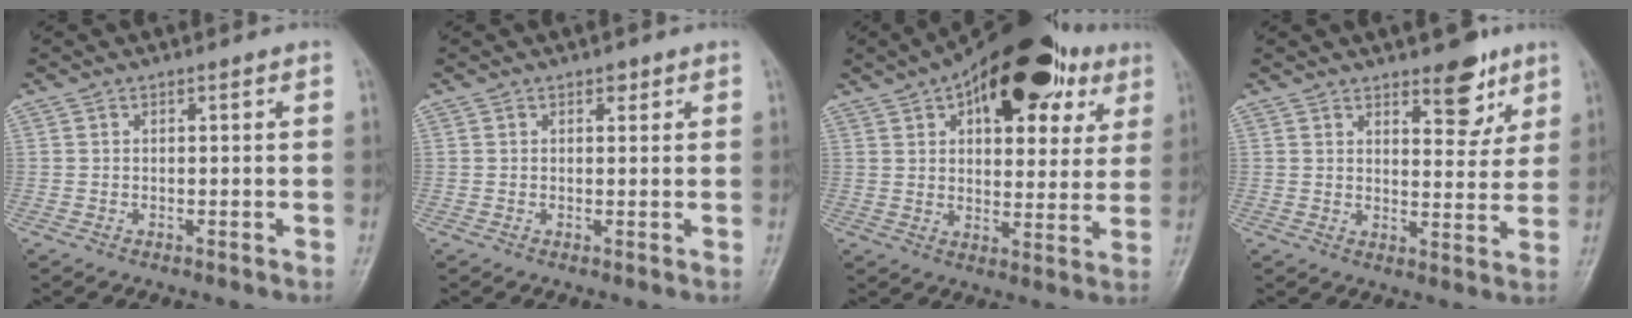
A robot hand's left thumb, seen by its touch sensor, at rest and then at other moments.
{"total": 1.2, "force": [0.7, 0.8, 0.6], "torque": [0.001, -0.002, 0.007]}
{"total": 23.3, "force": [11.0, 12.0, 16.6], "torque": [-0.199, -0.001, 0.158]}
{"total": 8.3, "force": [5.2, 3.7, 5.2], "torque": [-0.041, -0.032, 0.072]}